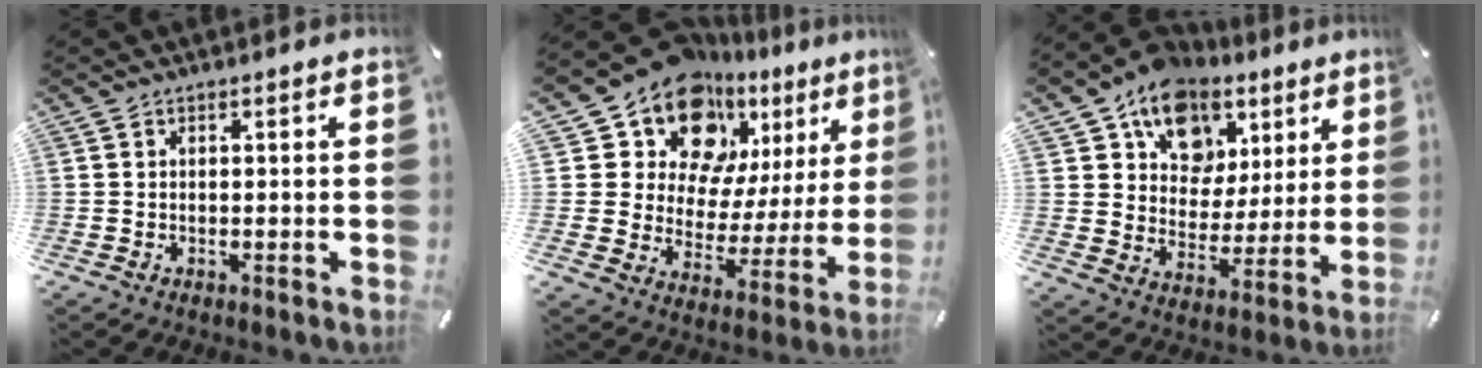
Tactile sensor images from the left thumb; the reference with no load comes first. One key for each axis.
{"total": 16.3, "fx": 11.8, "fy": 9.9, "fz": 5.4, "tx": -0.097, "ty": -0.106, "tz": 0.208}
{"total": 13.9, "fx": 7.7, "fy": 10.7, "fz": 4.3, "tx": -0.077, "ty": -0.042, "tz": 0.146}